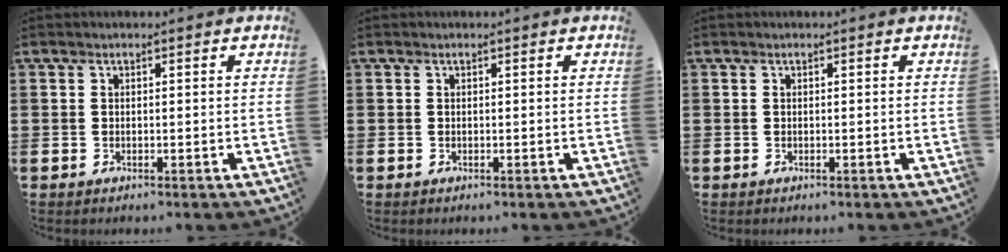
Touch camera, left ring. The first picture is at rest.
{"total": 0.0}
{"total": 0.0}